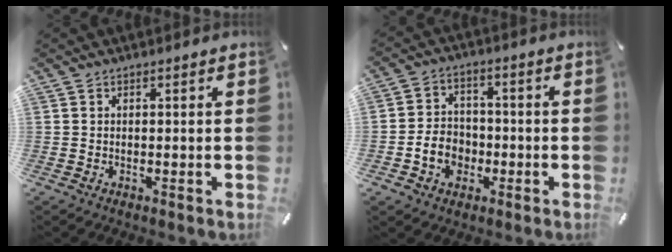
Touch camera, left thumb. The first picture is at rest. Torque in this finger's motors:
{"motor_torque": [-0.23, 0.43, 0.22, -0.09, 0.13]}